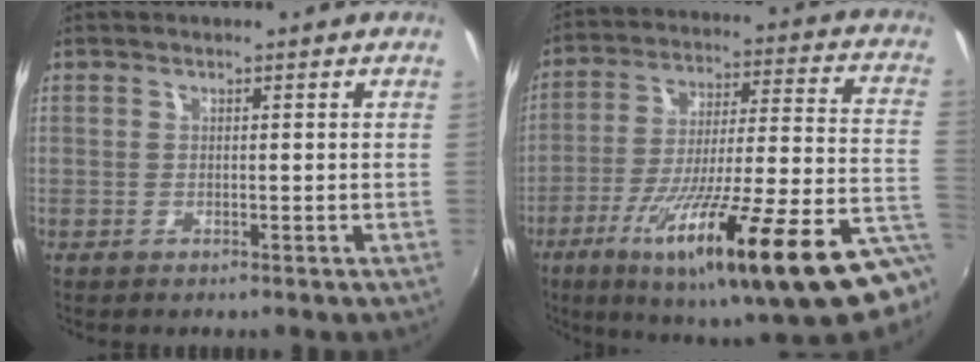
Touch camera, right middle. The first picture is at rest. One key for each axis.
{"total": 30.5, "fx": -16.4, "fy": 3.5, "fz": 25.4, "tx": -0.379, "ty": -0.080, "tz": -0.250}